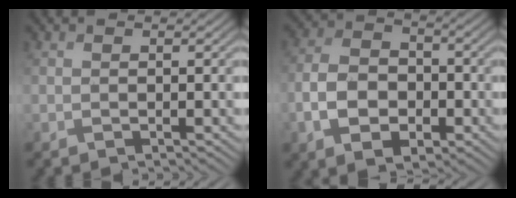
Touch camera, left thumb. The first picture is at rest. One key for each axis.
{"total": 6.8, "fx": -2.8, "fy": 4.7, "fz": 4.1, "tx": -0.080, "ty": -0.005, "tz": -0.057}